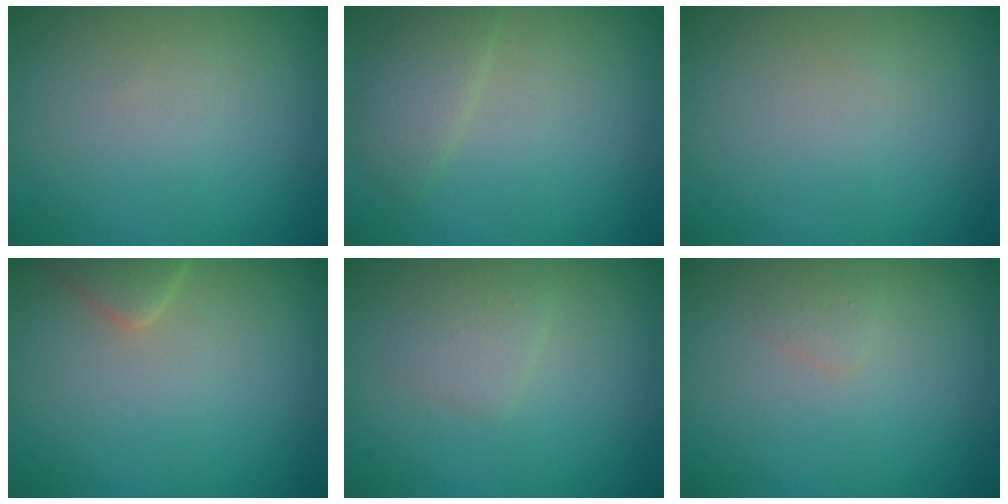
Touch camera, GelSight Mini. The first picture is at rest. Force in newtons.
{"total": 1.9, "press": 1.9, "slide": 0.1}
{"total": 0.0}
{"total": 1.9, "press": 1.9, "slide": 0.2}
{"total": 1.5, "press": 1.5, "slide": 0.0}
{"total": 0.7, "press": 0.7, "slide": 0.0}